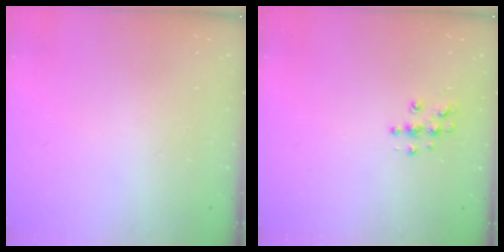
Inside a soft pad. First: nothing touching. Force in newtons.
{"total": 5.8, "press": 5.8, "slide": 0.2}